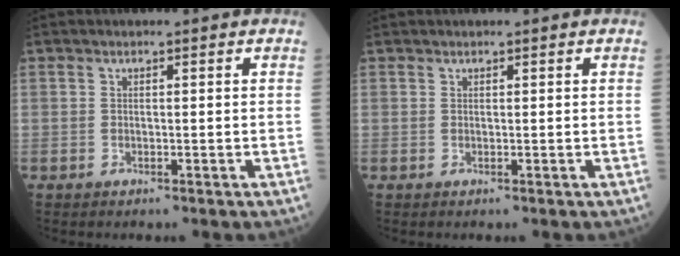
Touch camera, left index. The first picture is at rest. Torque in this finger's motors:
{"motor_torque": [0.08, -0.03, -0.03, 0.00]}